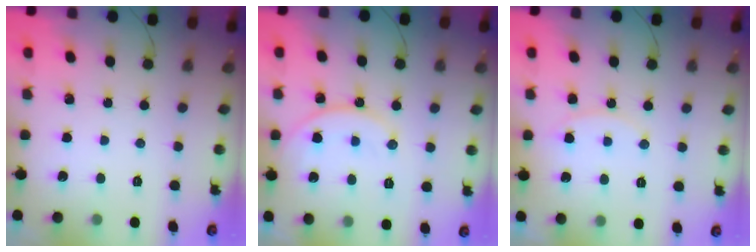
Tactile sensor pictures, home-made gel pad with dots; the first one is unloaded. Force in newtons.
{"total": 10.5, "press": 10.5, "slide": 0.8}
{"total": 7.9, "press": 7.7, "slide": 1.3}